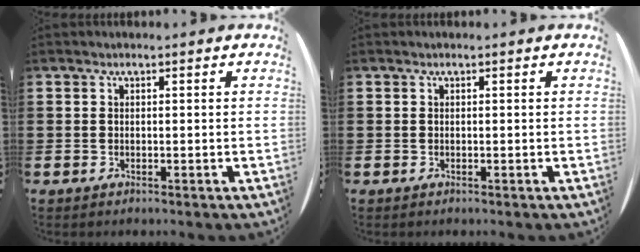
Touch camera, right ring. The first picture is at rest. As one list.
[{"total": 0.0}]